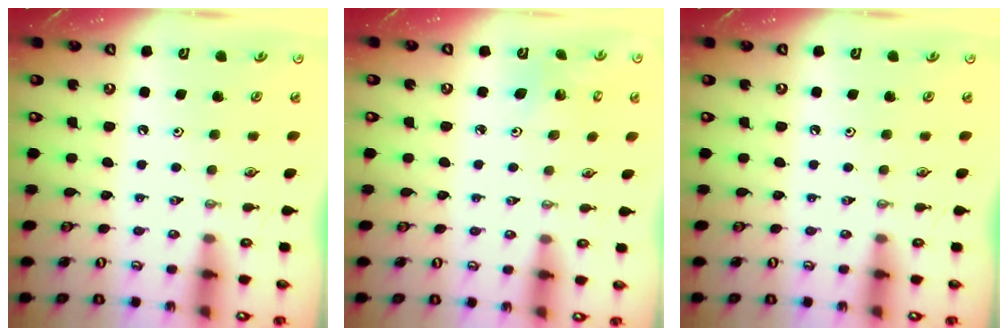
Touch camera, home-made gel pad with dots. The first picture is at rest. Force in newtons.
{"total": 3.8, "press": 3.7, "slide": 1.0}
{"total": 0.0}